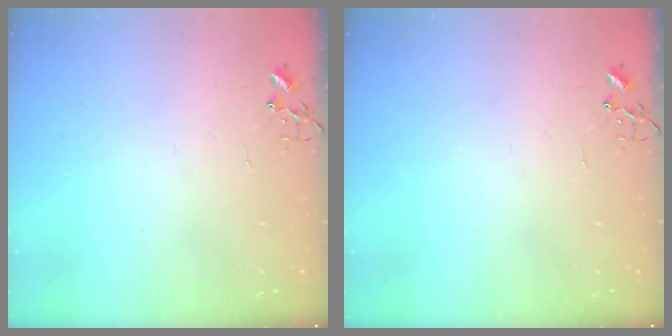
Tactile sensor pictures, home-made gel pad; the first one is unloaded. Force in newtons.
{"total": 0.0}